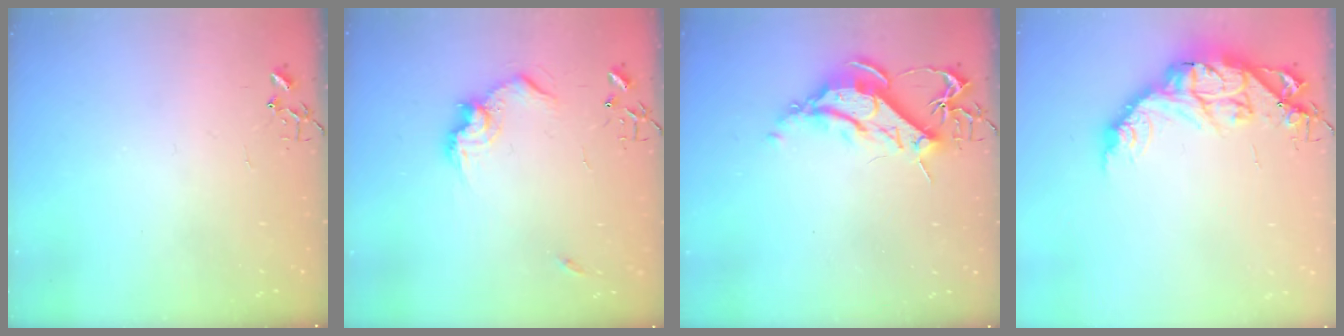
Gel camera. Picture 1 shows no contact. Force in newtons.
{"total": 12.2, "press": 12.1, "slide": 0.9}
{"total": 11.3, "press": 11.2, "slide": 1.4}
{"total": 15.3, "press": 15.2, "slide": 1.2}